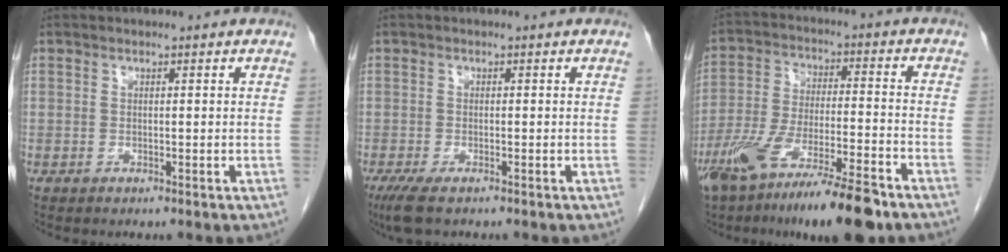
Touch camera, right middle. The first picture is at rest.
{"total": 4.0, "force": [-2.7, 1.1, 2.7], "torque": [-0.057, -0.012, -0.045]}
{"total": 17.1, "force": [-11.7, 2.2, 12.3], "torque": [-0.208, -0.036, -0.206]}